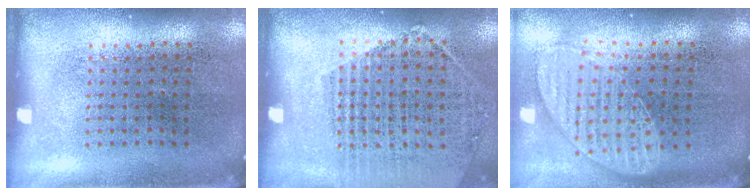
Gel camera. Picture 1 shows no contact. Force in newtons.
{"total": 1.4, "press": 1.4, "slide": 0.4}
{"total": 1.4, "press": 1.2, "slide": 0.7}